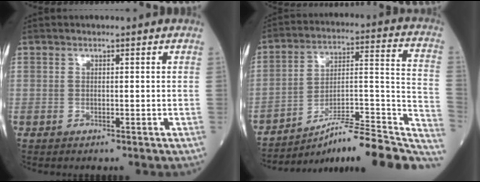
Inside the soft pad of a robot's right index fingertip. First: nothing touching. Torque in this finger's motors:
{"motor_torque": [0.26, -0.17, 0.14, 0.07]}